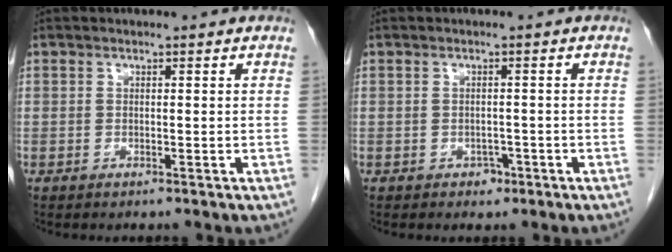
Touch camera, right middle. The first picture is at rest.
{"total": 1.6, "force": [-0.9, 1.2, 0.6], "torque": [-0.008, 0.004, -0.010]}